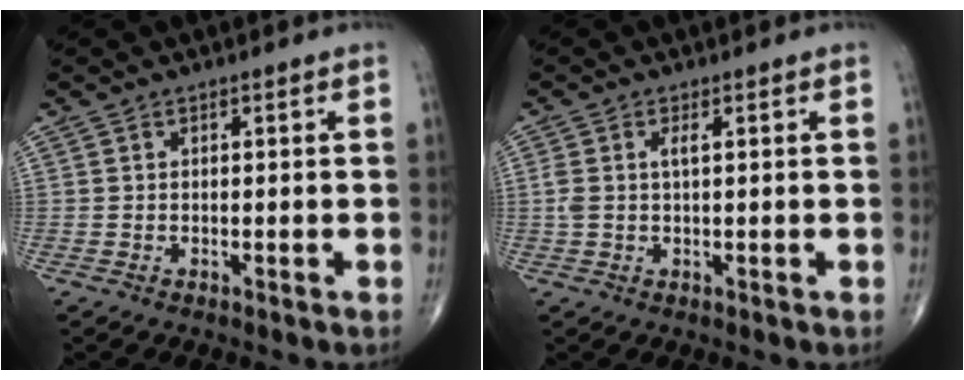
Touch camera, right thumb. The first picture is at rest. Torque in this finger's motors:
{"motor_torque": [-0.03, 0.12, 0.41, 0.07, 0.00]}